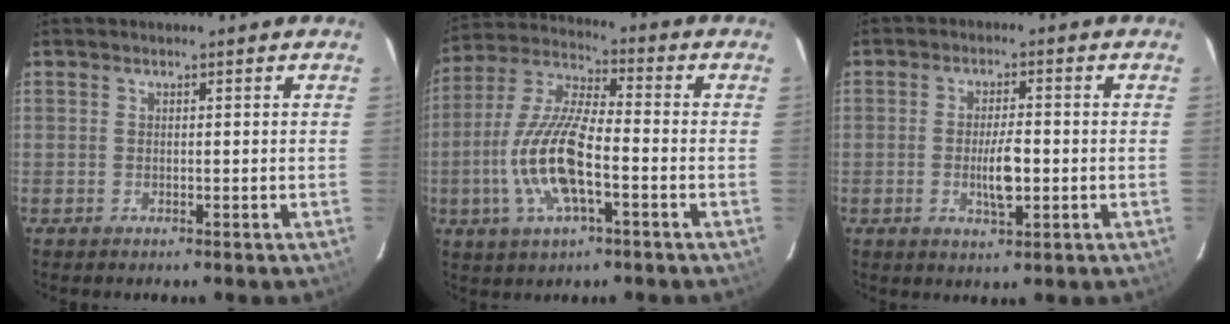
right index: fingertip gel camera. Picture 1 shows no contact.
{"total": 14.5, "force": [-4.2, 4.6, 13.1], "torque": [-0.275, -0.003, -0.084]}
{"total": 5.8, "force": [-1.1, 1.9, 5.4], "torque": [-0.099, -0.004, -0.016]}